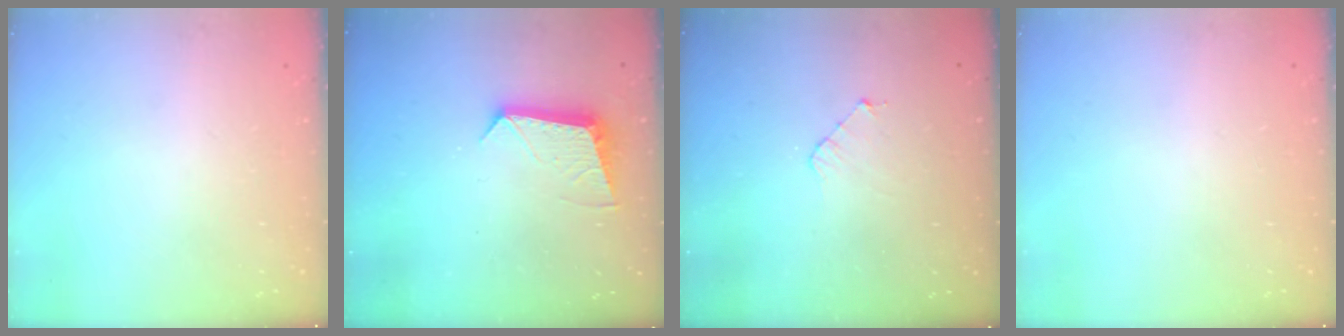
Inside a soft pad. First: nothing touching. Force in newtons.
{"total": 10.9, "press": 10.9, "slide": 0.5}
{"total": 3.7, "press": 3.6, "slide": 0.3}
{"total": 0.0}